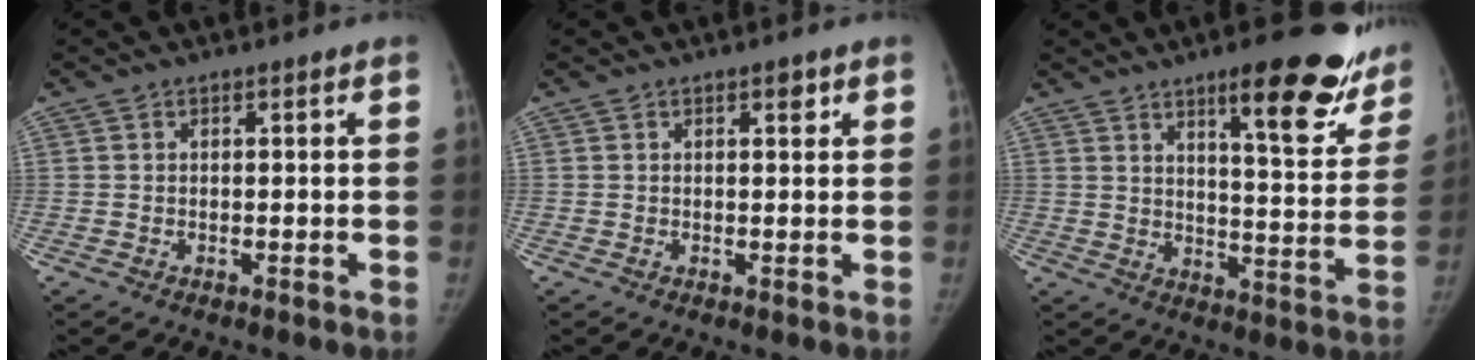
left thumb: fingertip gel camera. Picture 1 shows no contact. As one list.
[{"total": 1.4, "force": [0.8, 0.6, 1.0], "torque": [-0.007, -0.002, 0.010]}, {"total": 18.2, "force": [11.6, 4.8, 13.2], "torque": [-0.122, -0.068, 0.156]}]